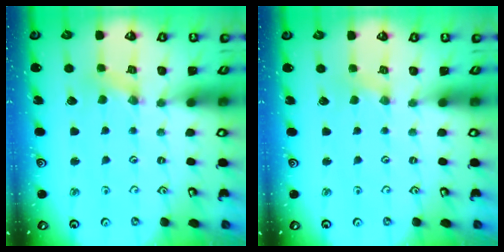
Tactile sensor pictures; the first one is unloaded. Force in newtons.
{"total": 0.5, "press": 0.5, "slide": 0.1}